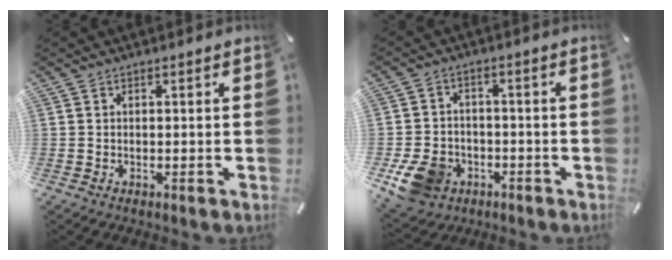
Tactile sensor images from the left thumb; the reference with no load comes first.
{"total": 10.1, "force": [-4.4, 7.9, 4.5], "torque": [-0.096, 0.030, -0.078]}